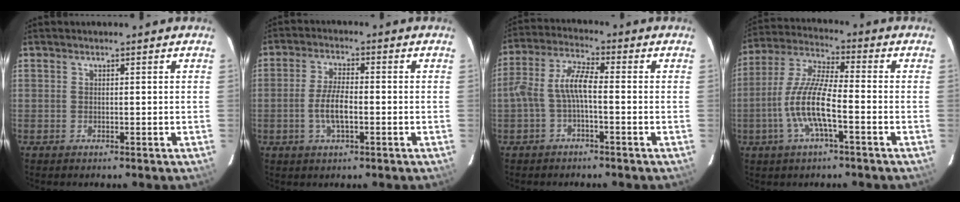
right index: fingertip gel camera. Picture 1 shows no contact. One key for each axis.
{"total": 6.0, "fx": -1.6, "fy": 1.9, "fz": 5.4, "tx": -0.110, "ty": 0.001, "tz": -0.031}
{"total": 6.3, "fx": -1.6, "fy": 1.6, "fz": 5.9, "tx": -0.132, "ty": 0.016, "tz": -0.030}
{"total": 11.6, "fx": -3.7, "fy": 2.2, "fz": 10.7, "tx": -0.227, "ty": 0.000, "tz": -0.073}